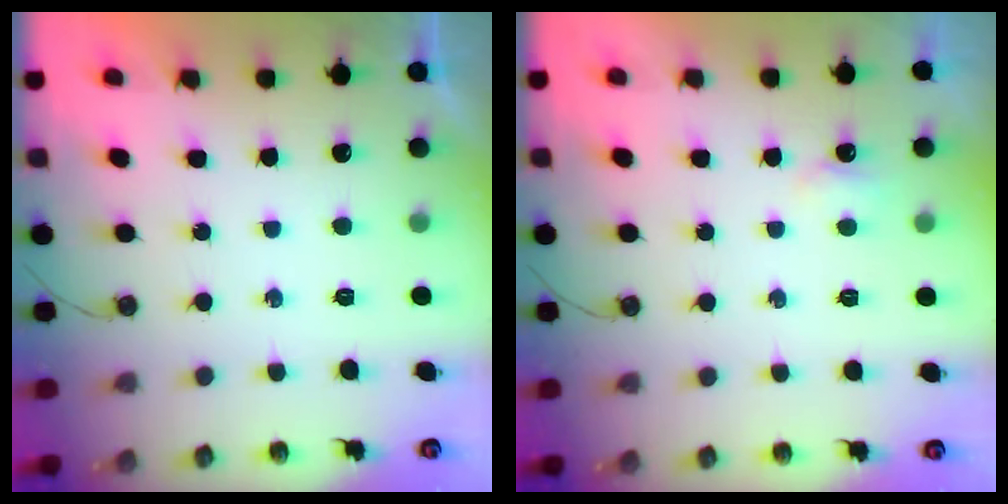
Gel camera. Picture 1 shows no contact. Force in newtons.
{"total": 2.7, "press": 2.6, "slide": 0.5}